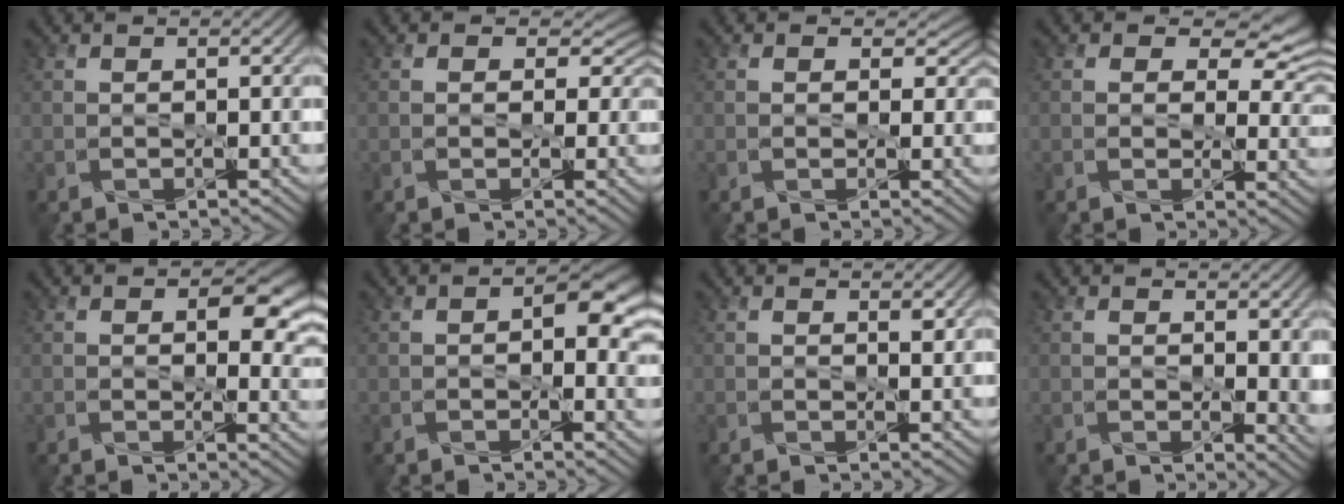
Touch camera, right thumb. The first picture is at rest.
{"total": 3.1, "force": [0.6, 2.7, 1.4], "torque": [-0.021, -0.005, -0.004]}
{"total": 2.3, "force": [0.7, 2.0, 0.9], "torque": [-0.018, -0.007, 0.000]}
{"total": 6.7, "force": [3.0, 4.4, 4.1], "torque": [-0.055, -0.008, 0.038]}
{"total": 7.0, "force": [2.0, 4.1, 5.3], "torque": [-0.068, -0.015, 0.027]}
{"total": 6.0, "force": [0.9, 3.7, 4.7], "torque": [-0.052, -0.010, 0.011]}
{"total": 1.0, "force": [0.7, 0.3, 0.7], "torque": [-0.011, -0.006, 0.014]}
{"total": 3.4, "force": [0.8, 1.7, 2.8], "torque": [-0.035, -0.011, 0.014]}